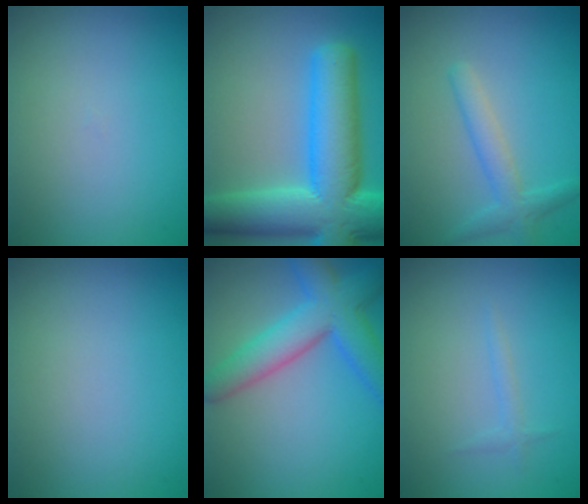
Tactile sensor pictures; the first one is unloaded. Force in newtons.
{"total": 12.8, "press": 12.8, "slide": 0.4}
{"total": 2.5, "press": 2.5, "slide": 0.1}
{"total": 0.0}
{"total": 6.8, "press": 6.8, "slide": 0.3}
{"total": 0.8, "press": 0.8, "slide": 0.1}